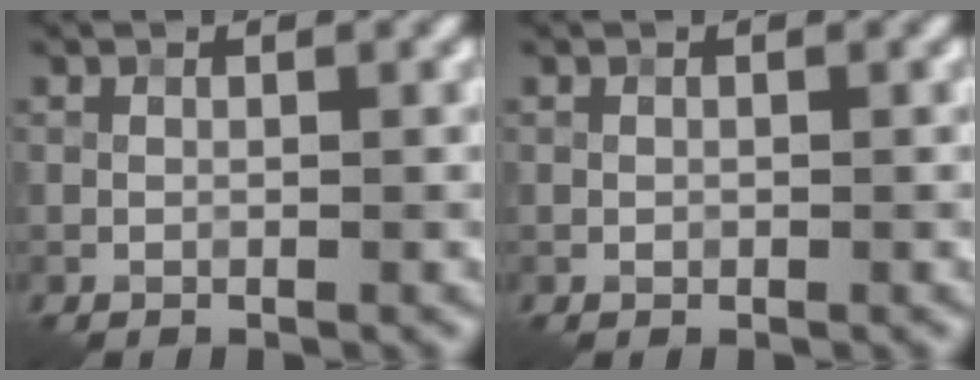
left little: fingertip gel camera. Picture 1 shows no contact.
{"total": 0.0}